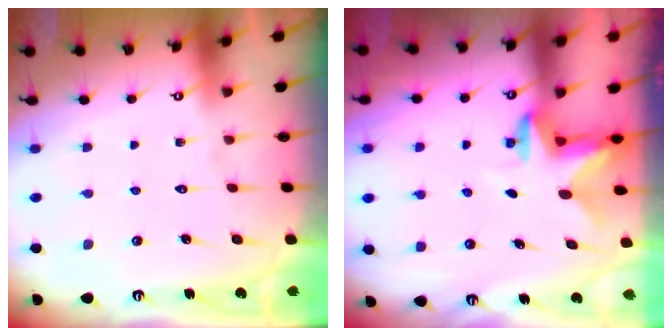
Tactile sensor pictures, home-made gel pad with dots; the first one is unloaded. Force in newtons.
{"total": 2.6, "press": 2.6, "slide": 0.6}